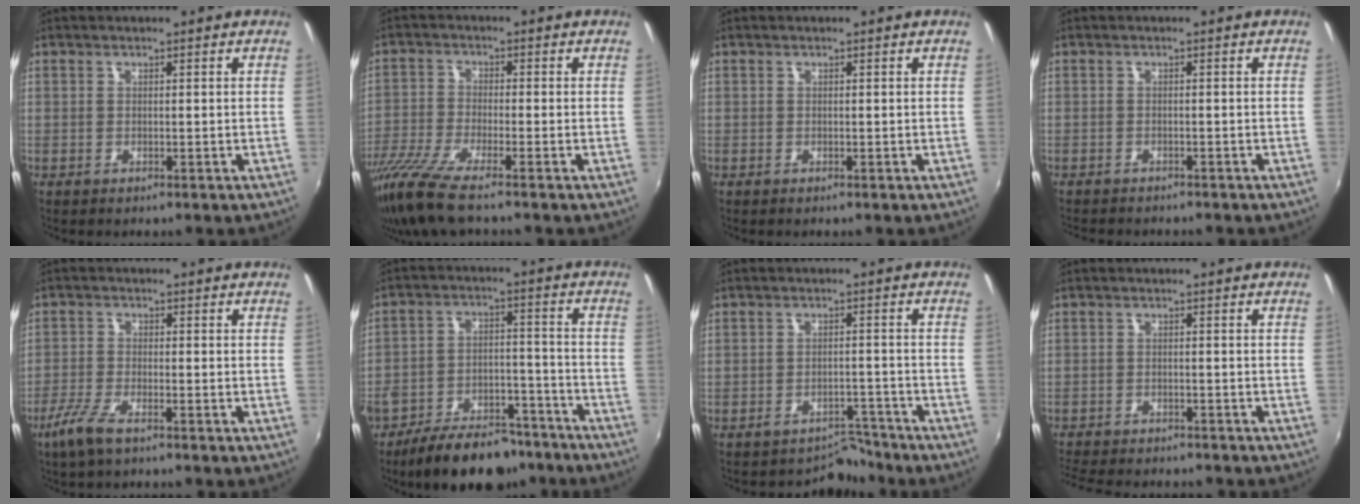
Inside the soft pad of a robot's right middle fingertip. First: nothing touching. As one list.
[{"total": 10.6, "force": [-8.3, 0.6, 6.6], "torque": [-0.153, -0.036, -0.159]}, {"total": 0.0}, {"total": 3.8, "force": [-3.5, 0.7, 1.1], "torque": [-0.030, -0.014, -0.054]}, {"total": 5.7, "force": [-4.0, 1.2, 3.9], "torque": [-0.098, -0.010, -0.079]}, {"total": 16.4, "force": [-12.9, 6.9, 7.4], "torque": [-0.137, 0.005, -0.181]}, {"total": 4.4, "force": [-4.2, 1.2, -0.4], "torque": [0.013, 0.016, -0.059]}, {"total": 10.8, "force": [-9.6, 2.6, 4.0], "torque": [-0.103, -0.017, -0.149]}]